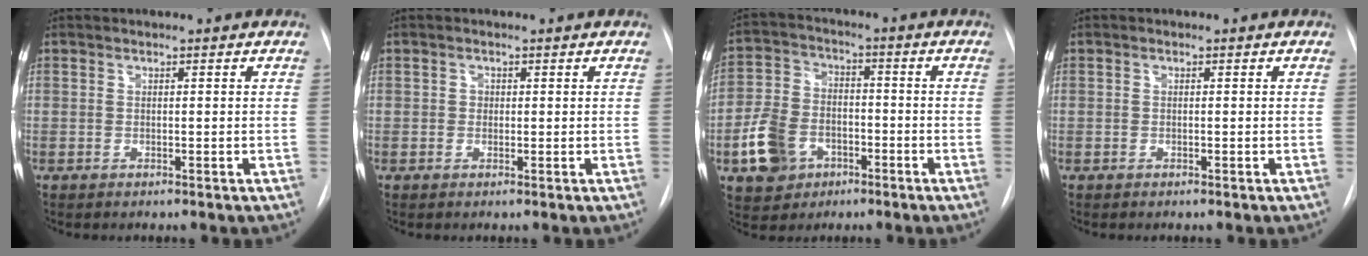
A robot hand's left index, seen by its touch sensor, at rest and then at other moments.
{"total": 0.9, "force": [0.1, 0.8, 0.3], "torque": [0.000, 0.001, 0.000]}
{"total": 10.1, "force": [-4.2, 7.6, 5.1], "torque": [-0.124, 0.014, -0.069]}
{"total": 0.0}